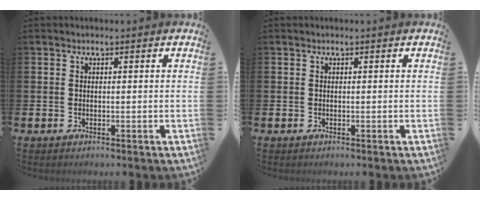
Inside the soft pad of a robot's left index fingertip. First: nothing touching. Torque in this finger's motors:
{"motor_torque": [0.00, 0.00, 0.00, 0.00]}